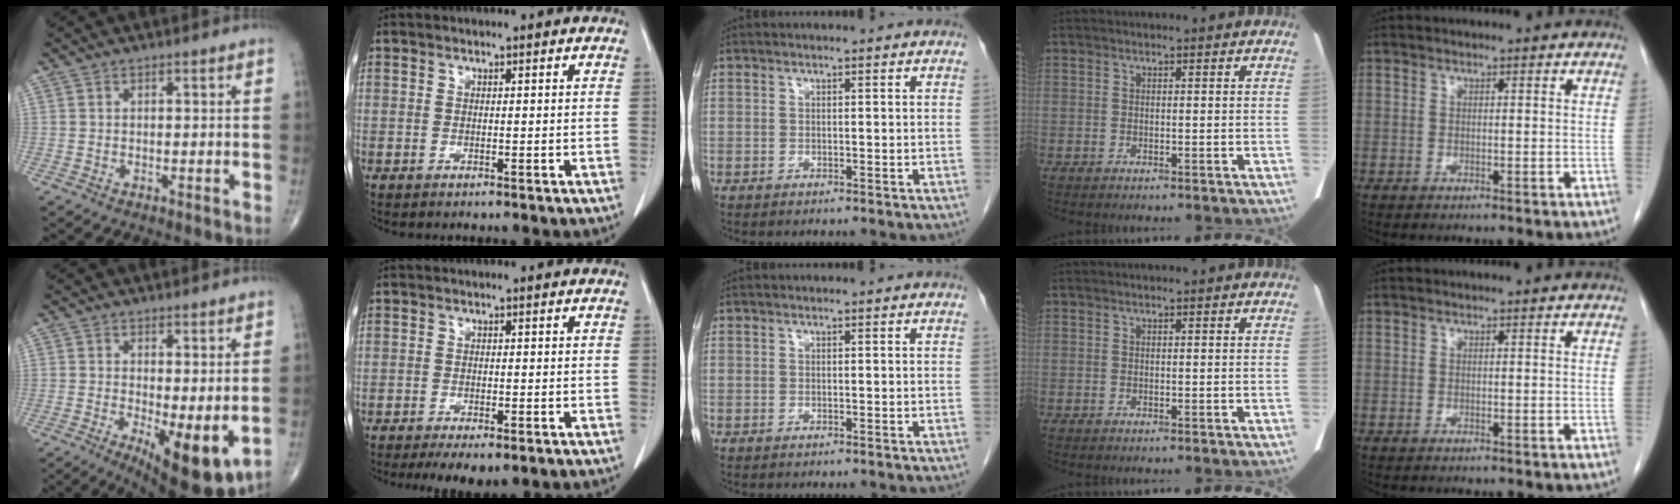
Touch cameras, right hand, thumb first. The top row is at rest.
{"thumb": {"total": 10.5, "force": [-1.7, 3.6, 9.7], "torque": [-0.140, -0.028, -0.015]}, "index": {"total": 5.7, "force": [-4.1, 2.1, 3.4], "torque": [-0.046, -0.009, -0.057]}}